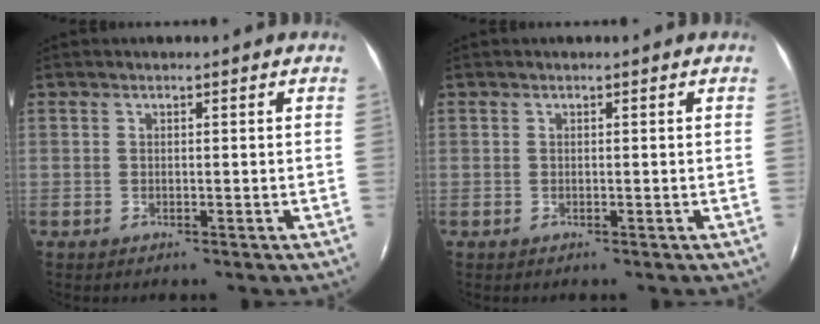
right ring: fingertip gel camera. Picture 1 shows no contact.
{"total": 0.0}